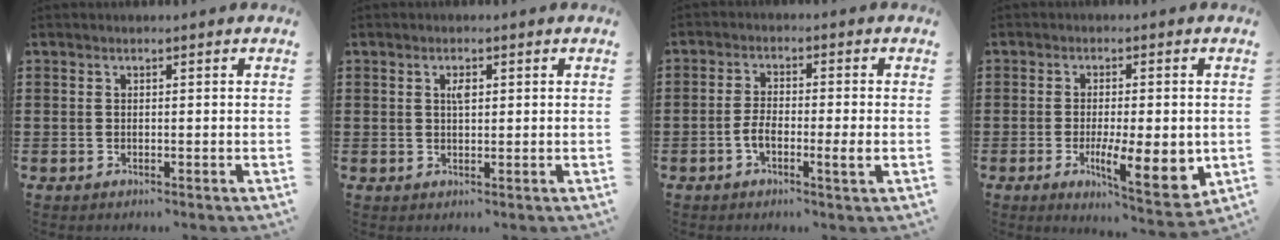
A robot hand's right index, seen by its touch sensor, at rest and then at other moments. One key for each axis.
{"total": 1.8, "fx": 0.5, "fy": 0.7, "fz": 1.5, "tx": -0.025, "ty": 0.003, "tz": 0.005}
{"total": 4.8, "fx": -1.5, "fy": 1.2, "fz": 4.4, "tx": -0.089, "ty": -0.003, "tz": -0.029}
{"total": 9.8, "fx": -1.9, "fy": 2.9, "fz": 9.2, "tx": -0.137, "ty": -0.011, "tz": -0.024}